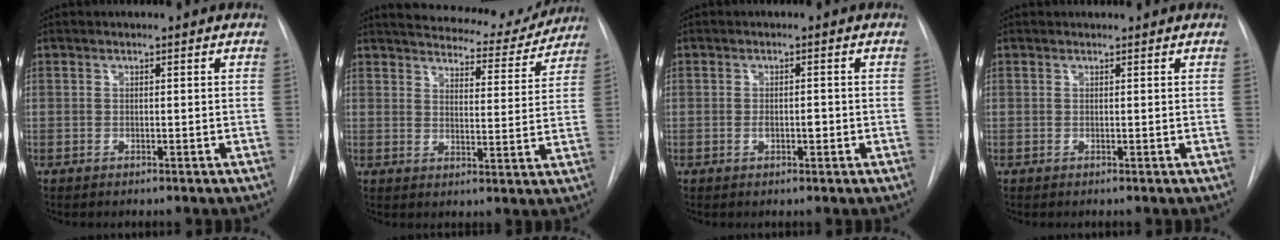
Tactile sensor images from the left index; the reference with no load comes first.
{"total": 16.8, "force": [15.5, 4.3, 4.9], "torque": [-0.057, -0.009, 0.190]}
{"total": 1.7, "force": [-0.3, 0.8, 1.5], "torque": [-0.027, 0.000, -0.003]}
{"total": 1.7, "force": [1.7, 0.2, 0.3], "torque": [-0.008, 0.018, 0.024]}